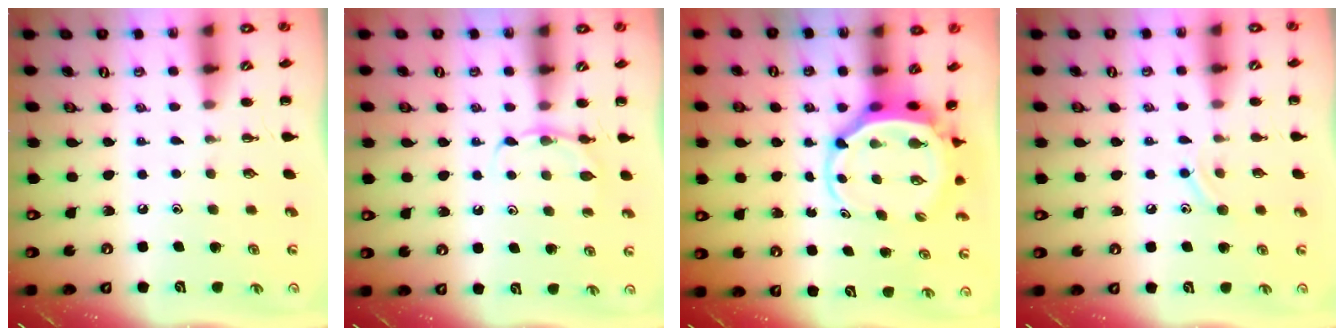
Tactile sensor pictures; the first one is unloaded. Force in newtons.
{"total": 5.5, "press": 5.2, "slide": 1.5}
{"total": 5.1, "press": 5.0, "slide": 1.0}
{"total": 8.4, "press": 8.3, "slide": 1.6}